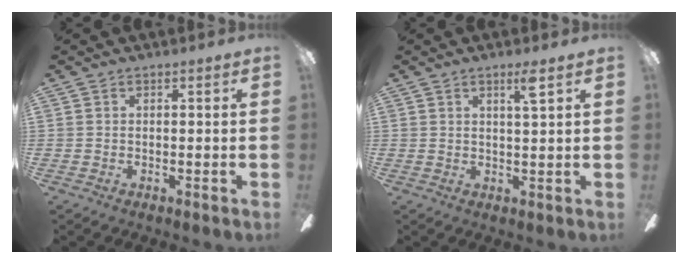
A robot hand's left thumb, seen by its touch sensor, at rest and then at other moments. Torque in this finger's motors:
{"motor_torque": [0.02, -0.05, -0.11, -0.20, 0.02]}